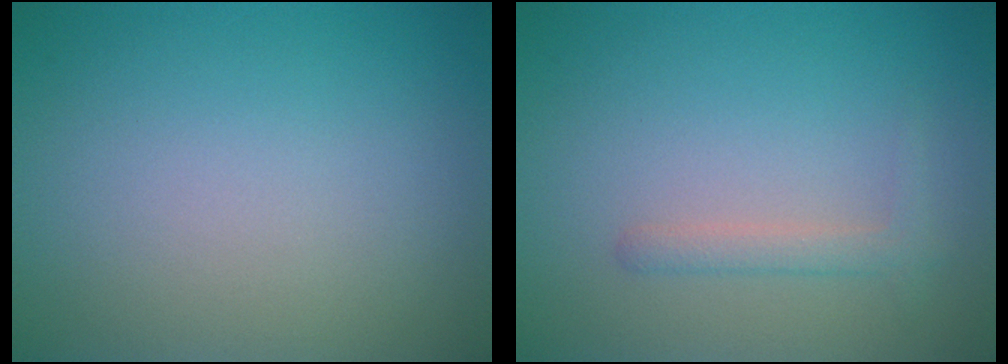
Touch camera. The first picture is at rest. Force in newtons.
{"total": 0.9, "press": 0.9, "slide": 0.1}